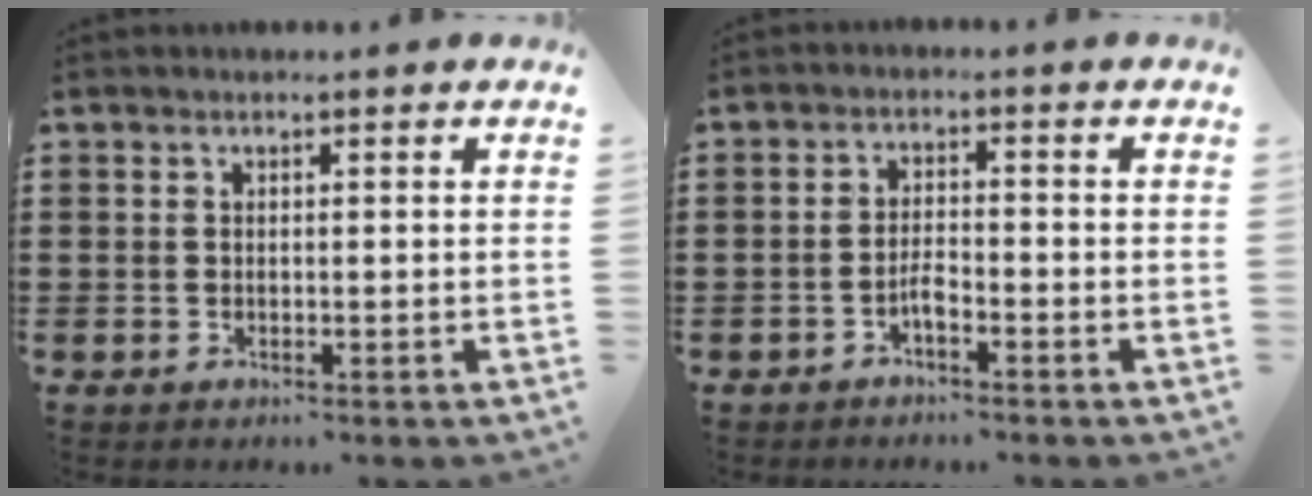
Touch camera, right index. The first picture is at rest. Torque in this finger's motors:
{"motor_torque": [0.92, 1.21, 0.19, 0.00]}